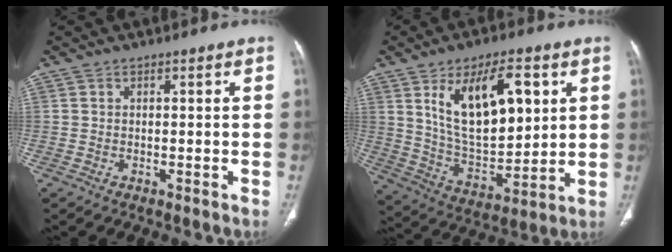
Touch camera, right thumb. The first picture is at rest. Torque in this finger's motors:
{"motor_torque": [1.65, 2.84, 0.91, -0.48, 0.30]}